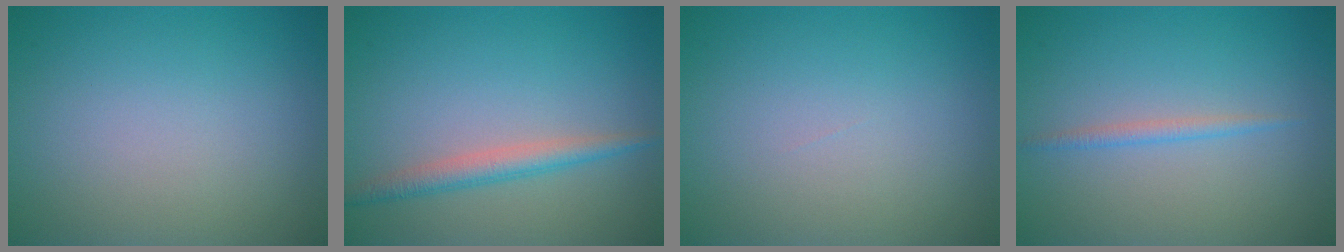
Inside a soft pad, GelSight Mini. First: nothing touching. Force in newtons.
{"total": 2.5, "press": 2.5, "slide": 0.1}
{"total": 0.0}
{"total": 1.1, "press": 1.1, "slide": 0.1}